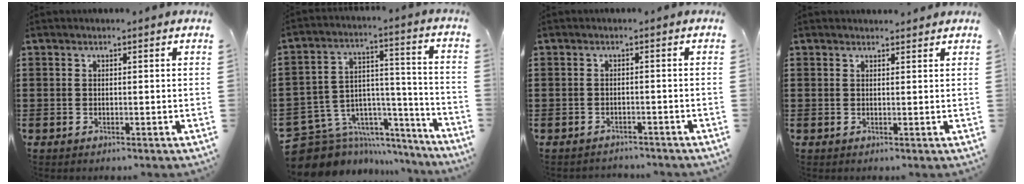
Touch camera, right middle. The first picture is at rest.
{"total": 8.1, "force": [-6.5, 4.8, 1.3], "torque": [-0.048, -0.002, -0.120]}
{"total": 1.5, "force": [-1.4, 0.2, 0.0], "torque": [-0.004, 0.002, -0.032]}
{"total": 1.0, "force": [0.9, 0.1, 0.1], "torque": [0.004, -0.003, 0.016]}